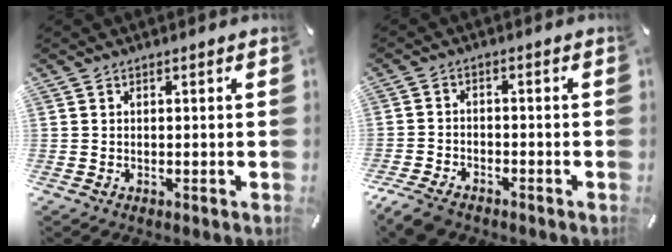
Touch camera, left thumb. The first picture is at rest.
{"total": 4.8, "force": [-3.7, 2.3, 1.8], "torque": [-0.054, 0.012, -0.076]}